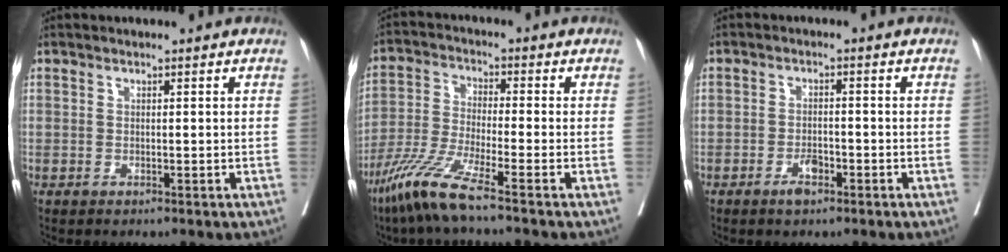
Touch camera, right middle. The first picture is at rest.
{"total": 8.3, "force": [-5.8, -0.6, 5.8], "torque": [-0.125, -0.030, -0.124]}
{"total": 2.7, "force": [-1.7, 1.0, 1.8], "torque": [-0.029, 0.003, -0.028]}